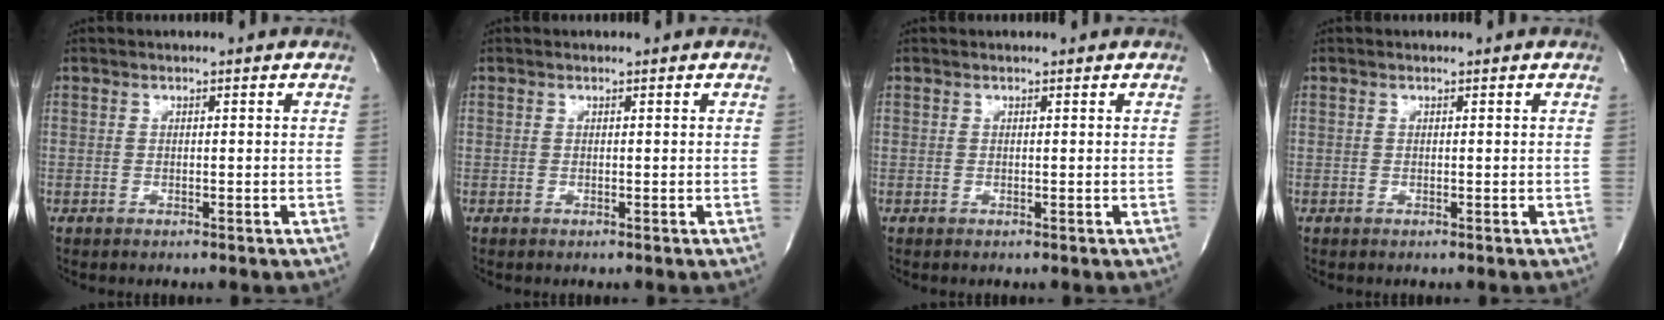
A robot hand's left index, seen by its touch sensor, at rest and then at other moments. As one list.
[{"total": 0.0}, {"total": 0.0}, {"total": 0.0}]